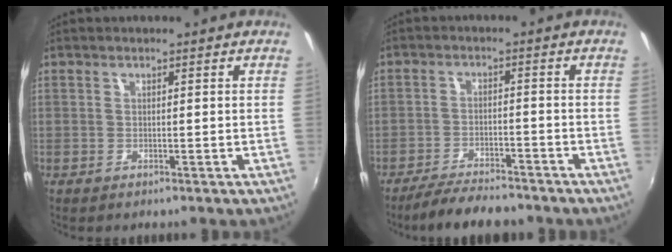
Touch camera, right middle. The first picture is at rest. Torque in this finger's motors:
{"motor_torque": [0.58, -0.54, -0.15, -0.07]}